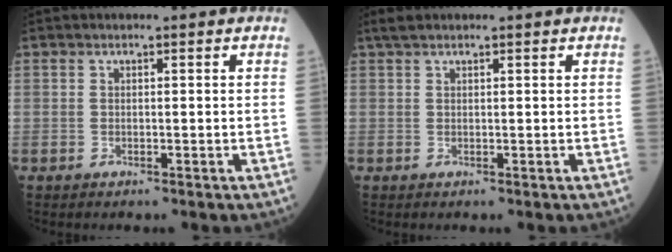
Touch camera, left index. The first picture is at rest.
{"total": 2.1, "force": [1.8, 0.4, 1.1], "torque": [-0.021, 0.020, 0.031]}